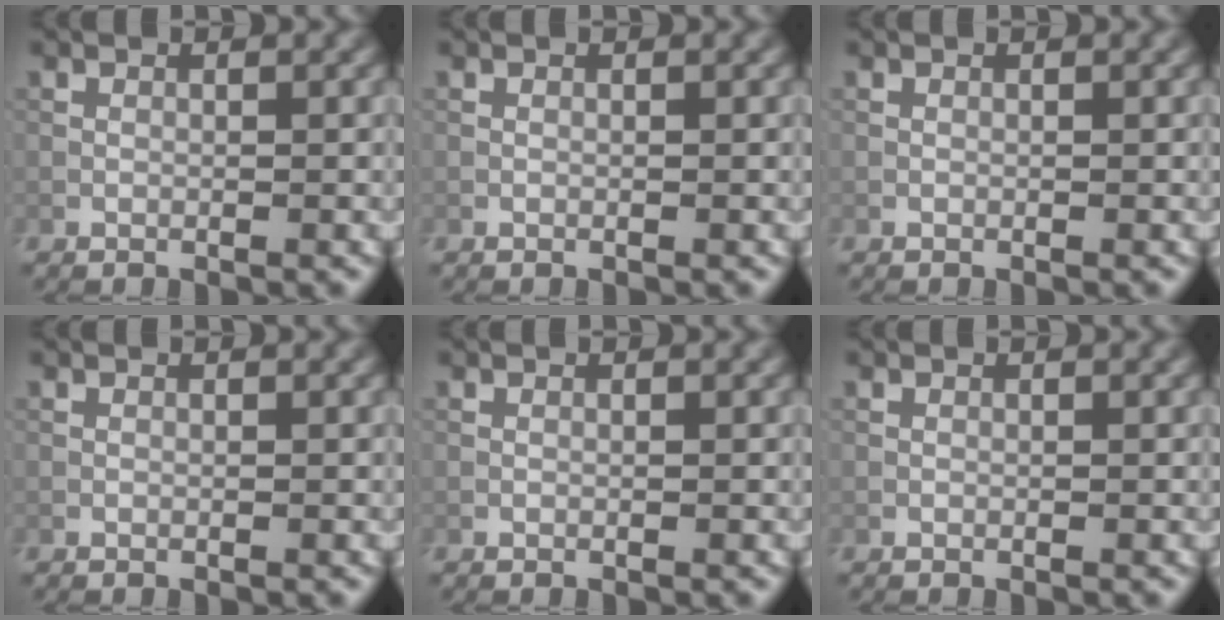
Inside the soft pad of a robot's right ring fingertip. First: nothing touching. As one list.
[{"total": 0.0}, {"total": 0.0}, {"total": 0.0}, {"total": 0.0}, {"total": 0.0}]